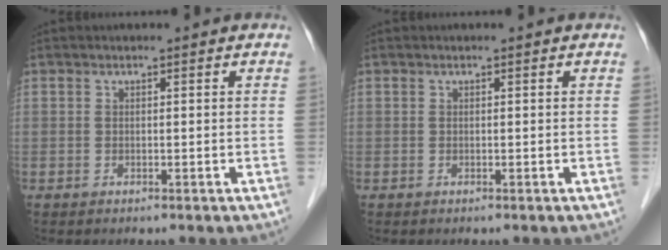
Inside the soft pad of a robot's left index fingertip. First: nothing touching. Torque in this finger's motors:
{"motor_torque": [0.00, 0.00, 0.00, 0.00]}